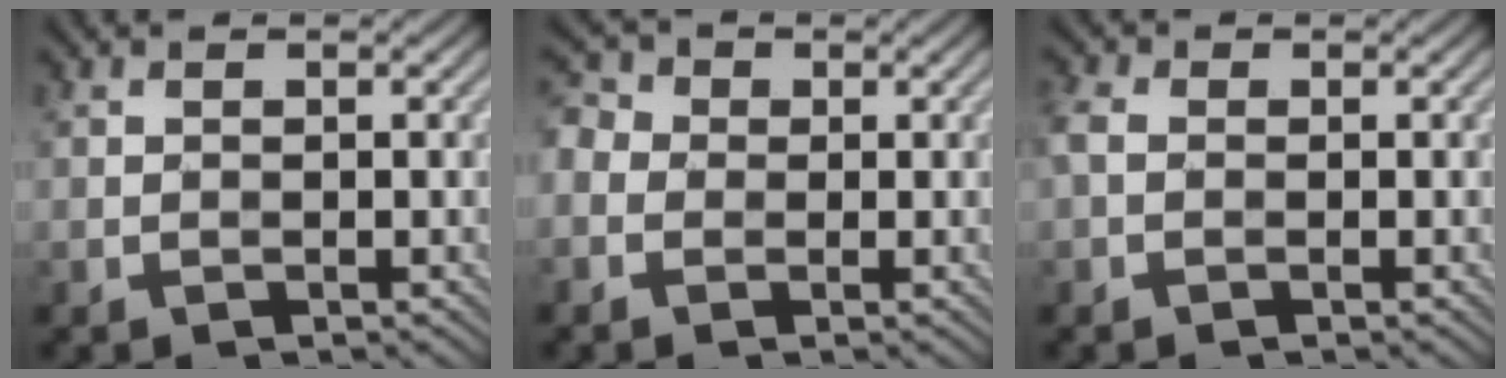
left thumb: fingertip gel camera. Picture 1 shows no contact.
{"total": 3.4, "force": [-0.7, 2.9, 1.5], "torque": [-0.049, 0.005, -0.020]}
{"total": 2.2, "force": [-0.4, 1.6, 1.5], "torque": [-0.047, 0.005, -0.018]}